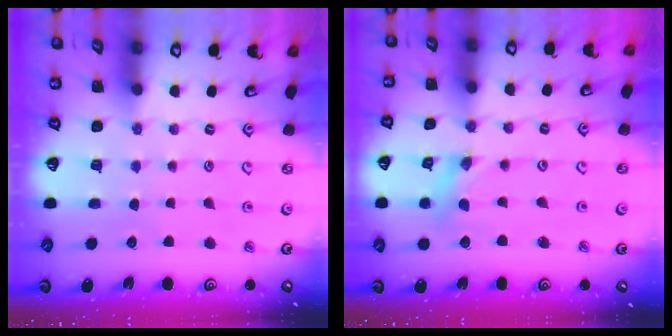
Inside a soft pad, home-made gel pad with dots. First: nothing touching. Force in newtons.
{"total": 2.3, "press": 2.3, "slide": 0.3}